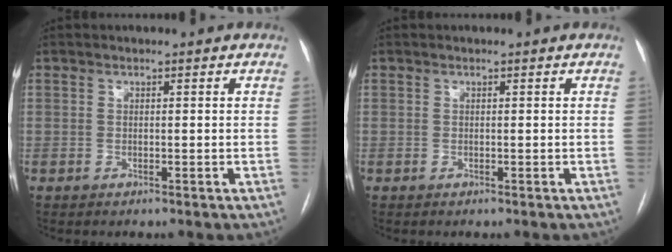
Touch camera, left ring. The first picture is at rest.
{"total": 0.0}